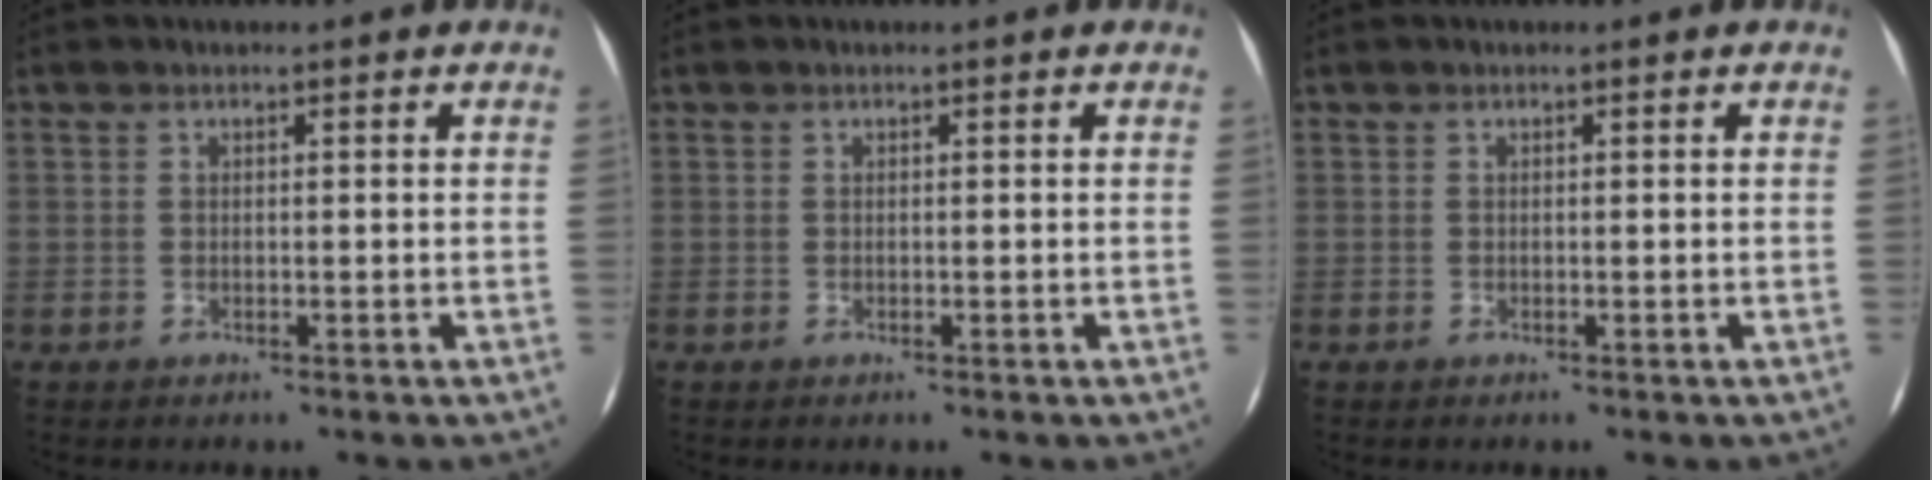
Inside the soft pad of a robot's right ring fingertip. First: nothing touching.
{"total": 0.0}
{"total": 0.0}